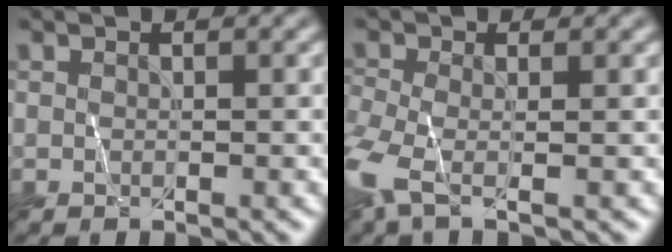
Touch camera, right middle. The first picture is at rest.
{"total": 4.4, "force": [-1.9, 1.6, 3.7], "torque": [-0.097, -0.011, -0.049]}